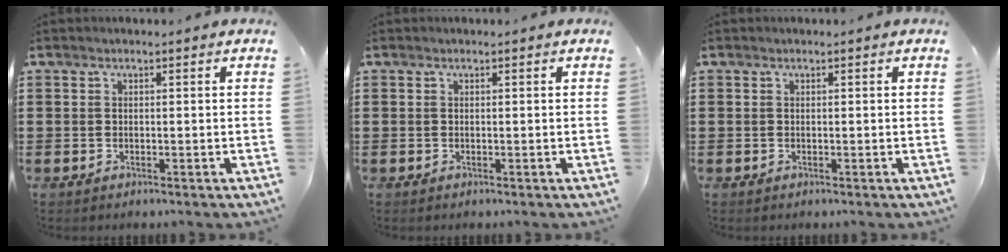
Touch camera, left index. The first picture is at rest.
{"total": 0.0}
{"total": 0.0}